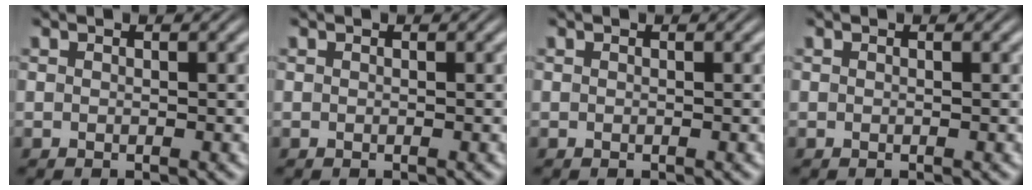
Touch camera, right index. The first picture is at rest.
{"total": 0.0}
{"total": 0.0}
{"total": 0.0}